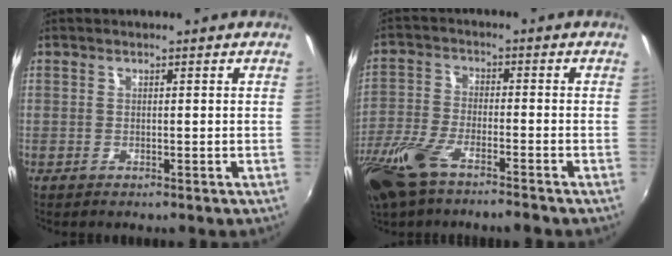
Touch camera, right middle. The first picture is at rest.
{"total": 12.2, "force": [-8.5, 3.4, 8.0], "torque": [-0.192, -0.036, -0.167]}